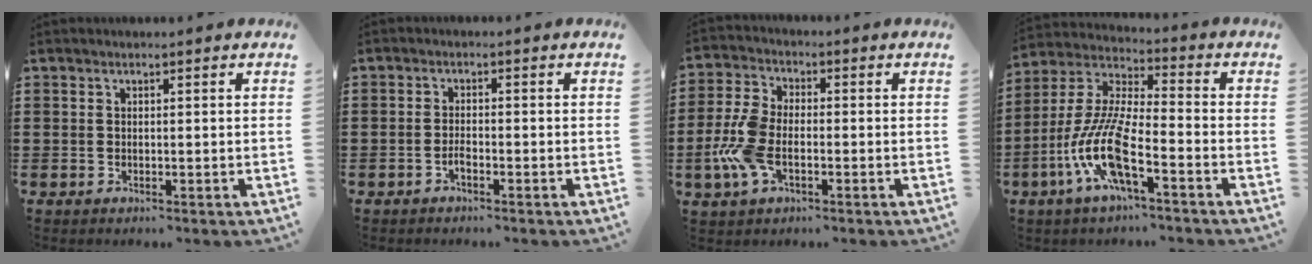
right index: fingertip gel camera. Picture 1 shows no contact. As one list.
[{"total": 1.6, "force": [-1.0, 0.4, 1.1], "torque": [-0.023, -0.003, -0.018]}, {"total": 7.6, "force": [-2.2, 3.9, 6.1], "torque": [-0.152, -0.005, -0.049]}, {"total": 11.4, "force": [-5.6, 2.4, 9.6], "torque": [-0.236, -0.019, -0.116]}]